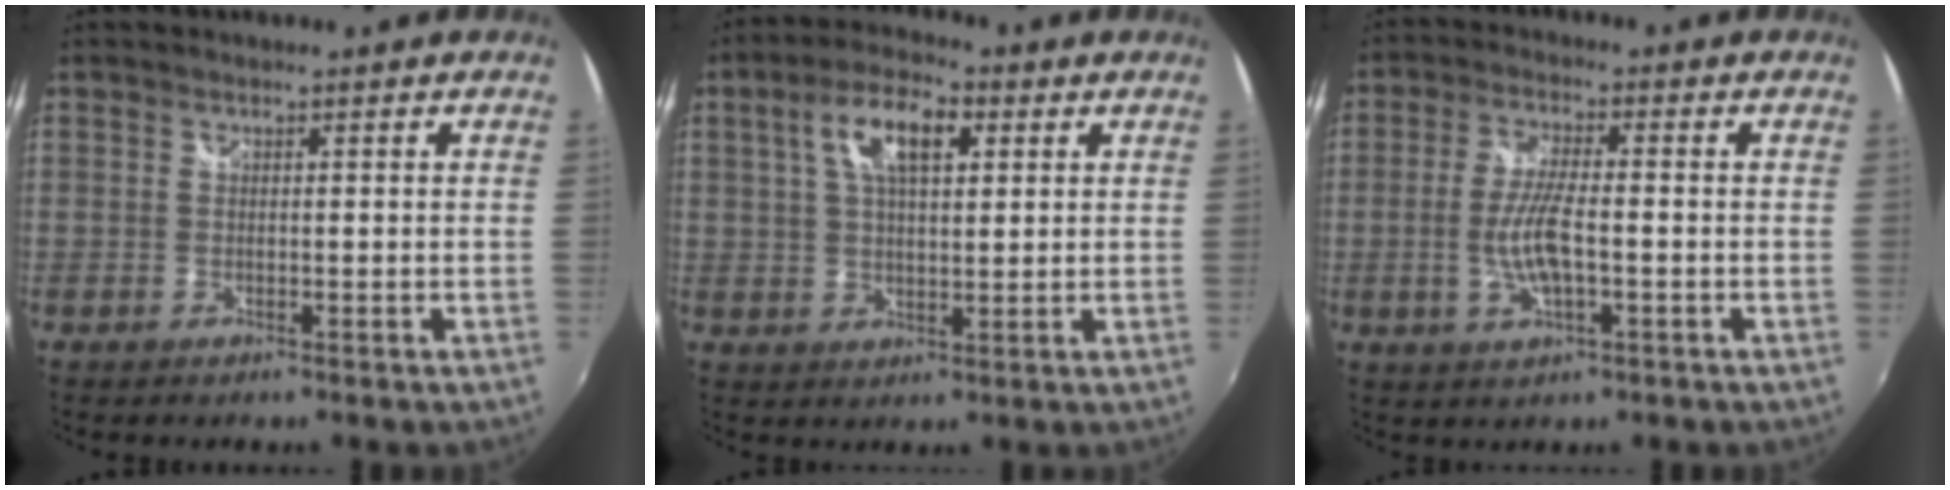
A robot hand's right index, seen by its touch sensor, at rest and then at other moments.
{"total": 9.4, "force": [3.4, 4.2, 7.8], "torque": [-0.142, 0.021, 0.056]}
{"total": 7.8, "force": [-1.6, 2.1, 7.3], "torque": [-0.146, -0.003, -0.029]}